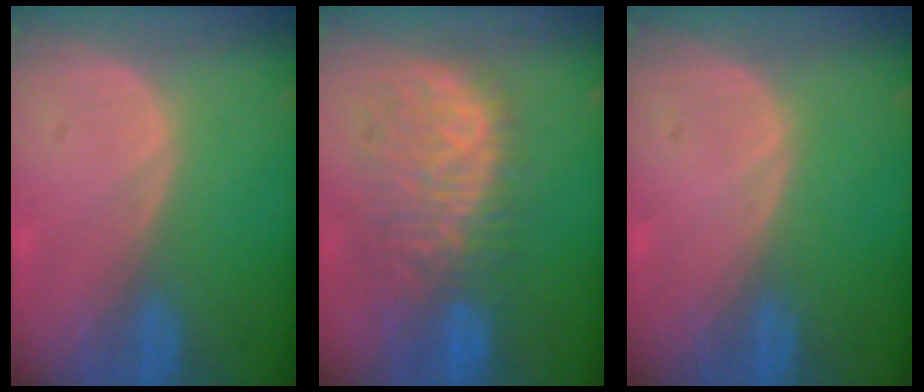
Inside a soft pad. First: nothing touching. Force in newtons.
{"total": 10.3, "press": 9.4, "slide": 4.3}
{"total": 0.0}